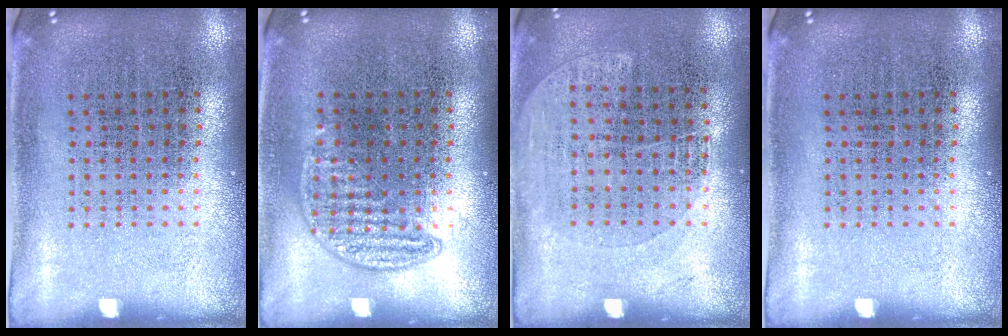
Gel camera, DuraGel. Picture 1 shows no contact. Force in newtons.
{"total": 0.8, "press": 0.7, "slide": 0.4}
{"total": 1.1, "press": 0.9, "slide": 0.6}
{"total": 0.0}